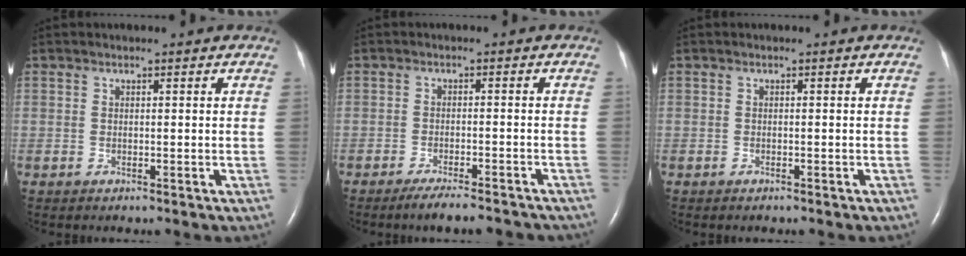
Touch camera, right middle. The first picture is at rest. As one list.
[{"total": 9.3, "force": [-8.3, 1.4, 4.1], "torque": [-0.054, -0.006, -0.114]}, {"total": 0.5, "force": [-0.4, 0.2, 0.3], "torque": [-0.013, -0.001, -0.005]}]